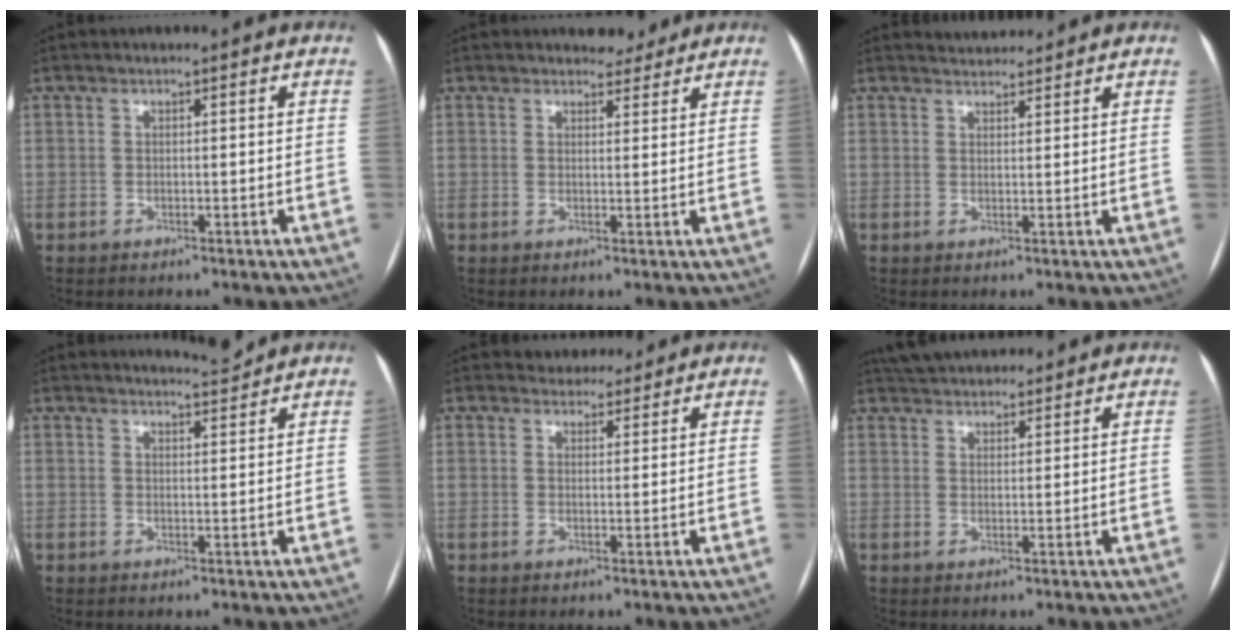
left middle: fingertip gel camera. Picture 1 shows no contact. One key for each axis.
{"total": 2.7, "fx": 2.5, "fy": 1.1, "fz": 0.1, "tx": 0.000, "ty": -0.004, "tz": 0.032}
{"total": 2.9, "fx": 2.8, "fy": 0.5, "fz": 0.1, "tx": -0.009, "ty": 0.015, "tz": 0.048}
{"total": 2.7, "fx": 2.6, "fy": -0.4, "fz": -0.2, "tx": -0.006, "ty": -0.010, "tz": 0.043}
{"total": 3.5, "fx": 3.2, "fy": 1.4, "fz": 0.1, "tx": 0.001, "ty": 0.006, "tz": 0.043}
{"total": 9.7, "fx": 8.8, "fy": 2.7, "fz": 2.8, "tx": -0.045, "ty": 0.034, "tz": 0.138}